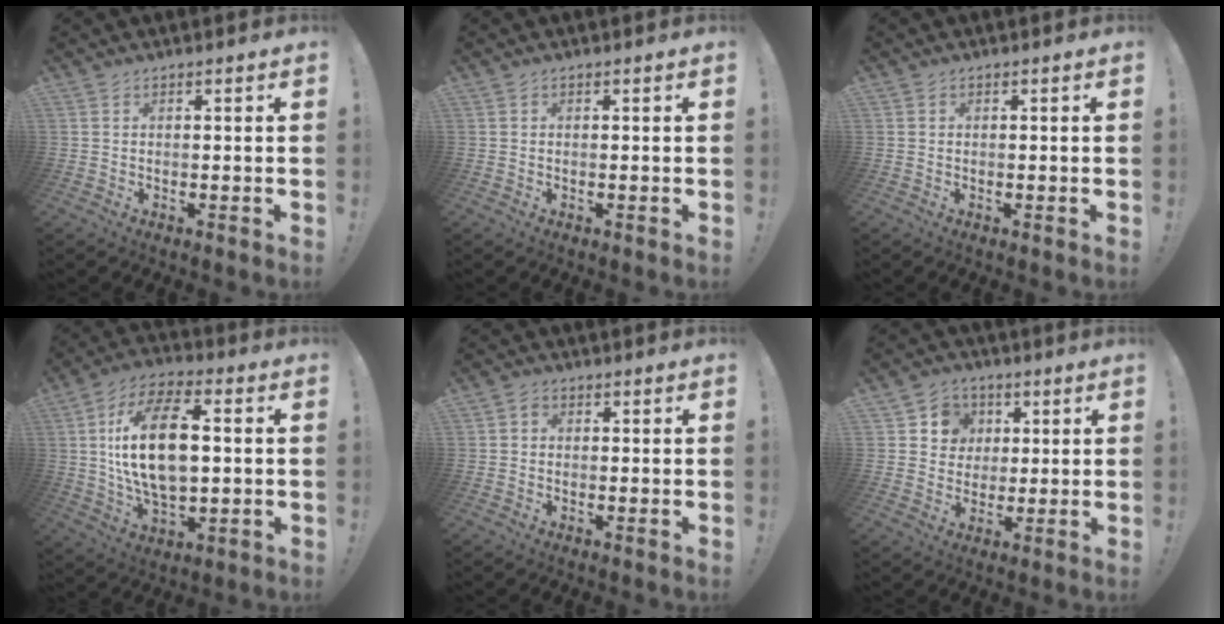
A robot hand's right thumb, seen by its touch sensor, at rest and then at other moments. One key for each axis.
{"total": 0.0}
{"total": 0.0}
{"total": 19.5, "fx": 2.0, "fy": 10.4, "fz": 16.4, "tx": -0.296, "ty": 0.000, "tz": 0.025}
{"total": 1.7, "fx": -0.1, "fy": 1.5, "fz": 0.8, "tx": -0.016, "ty": 0.006, "tz": -0.003}
{"total": 8.1, "fx": 1.6, "fy": 7.7, "fz": 1.9, "tx": -0.021, "ty": -0.006, "tz": 0.035}